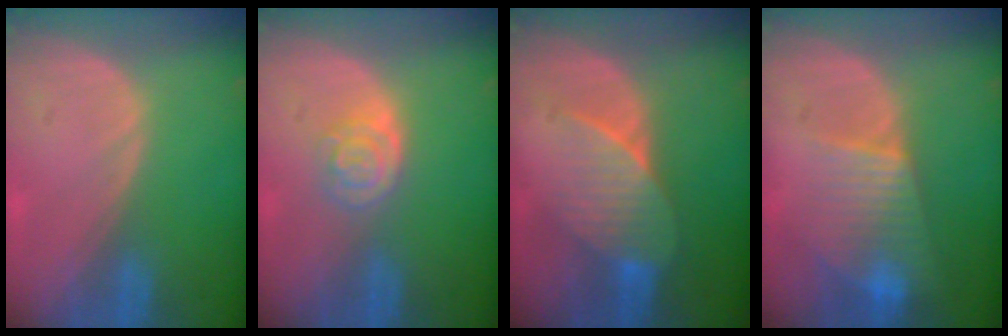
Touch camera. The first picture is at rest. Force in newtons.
{"total": 4.2, "press": 3.8, "slide": 2.0}
{"total": 7.0, "press": 6.6, "slide": 2.4}
{"total": 7.5, "press": 7.0, "slide": 2.8}